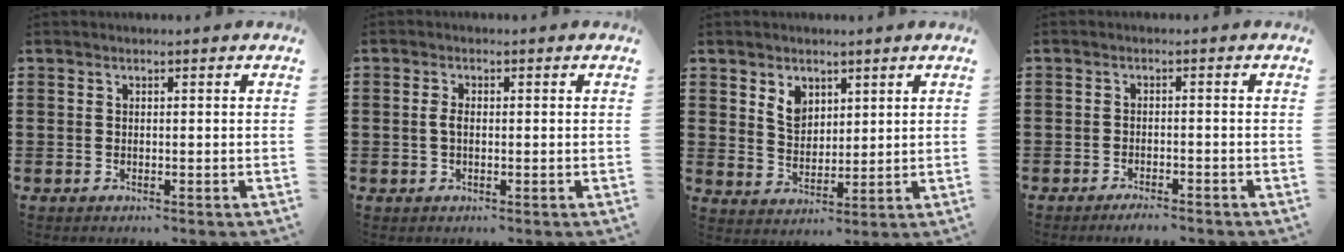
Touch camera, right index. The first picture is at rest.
{"total": 1.9, "force": [-0.1, 0.9, 1.7], "torque": [-0.041, 0.001, -0.005]}
{"total": 4.4, "force": [2.6, 3.0, 1.8], "torque": [-0.047, 0.011, 0.049]}
{"total": 1.7, "force": [-1.6, 0.1, 0.5], "torque": [-0.012, 0.001, -0.030]}